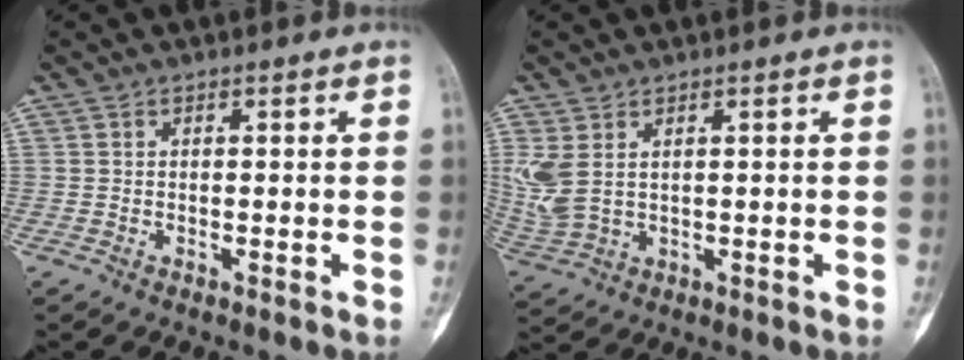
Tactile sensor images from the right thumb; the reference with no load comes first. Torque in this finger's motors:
{"motor_torque": [-0.18, 0.03, 0.86, 0.22, 0.25]}